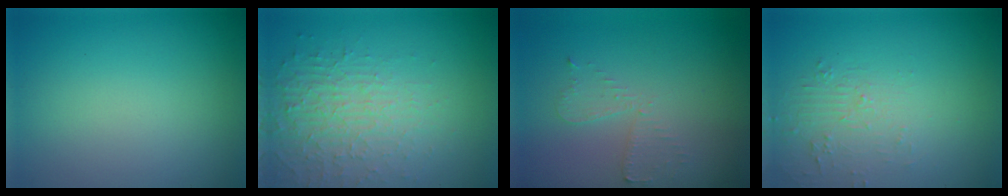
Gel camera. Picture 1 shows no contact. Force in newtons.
{"total": 5.3, "press": 3.4, "slide": 4.0}
{"total": 2.2, "press": 2.2, "slide": 0.5}
{"total": 1.7, "press": 0.5, "slide": 1.7}